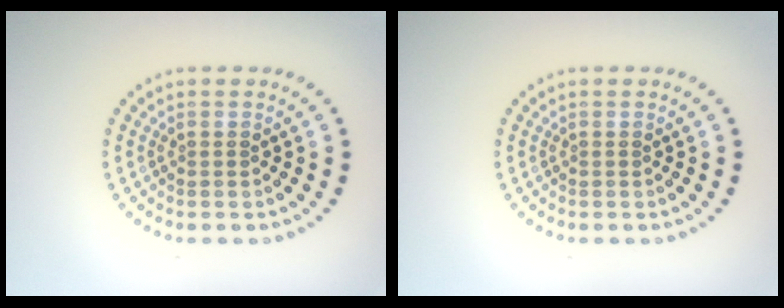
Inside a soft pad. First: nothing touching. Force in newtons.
{"total": 0.0}